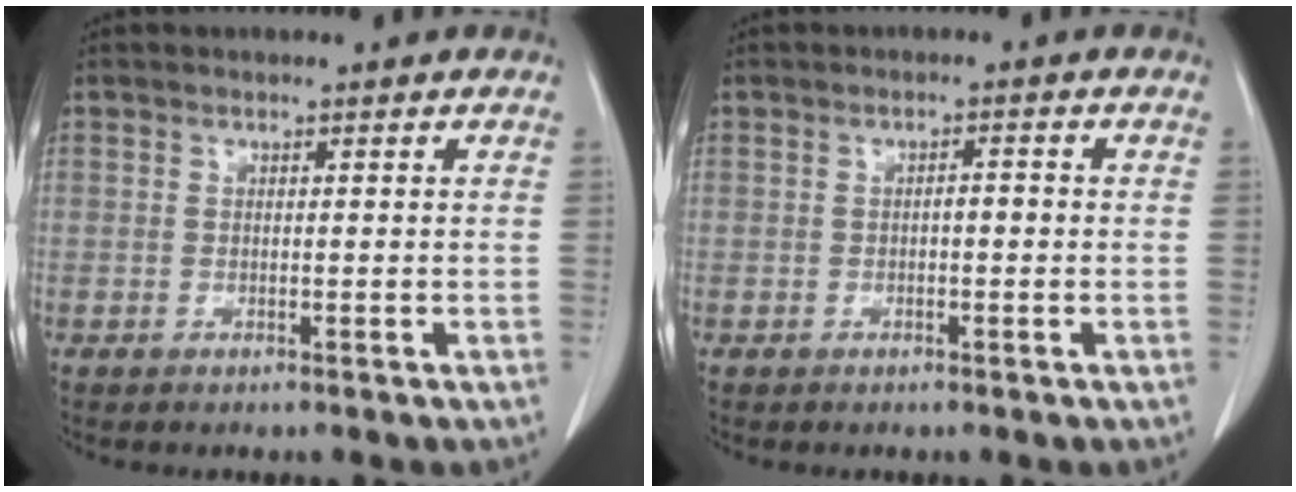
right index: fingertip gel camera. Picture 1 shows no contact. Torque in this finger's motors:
{"motor_torque": [0.31, -0.25, 0.09, 0.03]}